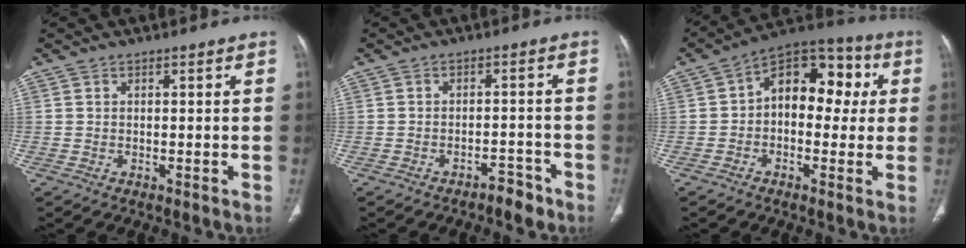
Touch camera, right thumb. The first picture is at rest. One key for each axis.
{"total": 3.4, "fx": -2.7, "fy": 1.5, "fz": 1.5, "tx": -0.014, "ty": 0.026, "tz": -0.037}
{"total": 14.2, "fx": 1.8, "fy": 9.2, "fz": 10.7, "tx": -0.099, "ty": 0.040, "tz": 0.011}